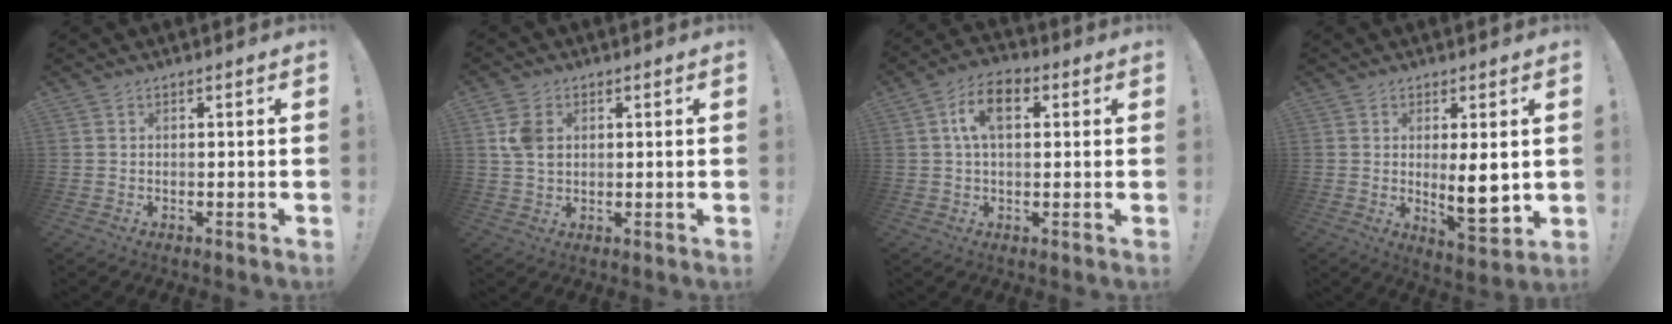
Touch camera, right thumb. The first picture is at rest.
{"total": 6.2, "force": [1.7, 4.6, 3.8], "torque": [-0.061, 0.006, 0.034]}
{"total": 9.1, "force": [2.3, 5.2, 7.1], "torque": [-0.119, 0.013, 0.042]}
{"total": 9.4, "force": [0.5, 2.5, 9.1], "torque": [-0.121, -0.021, 0.009]}